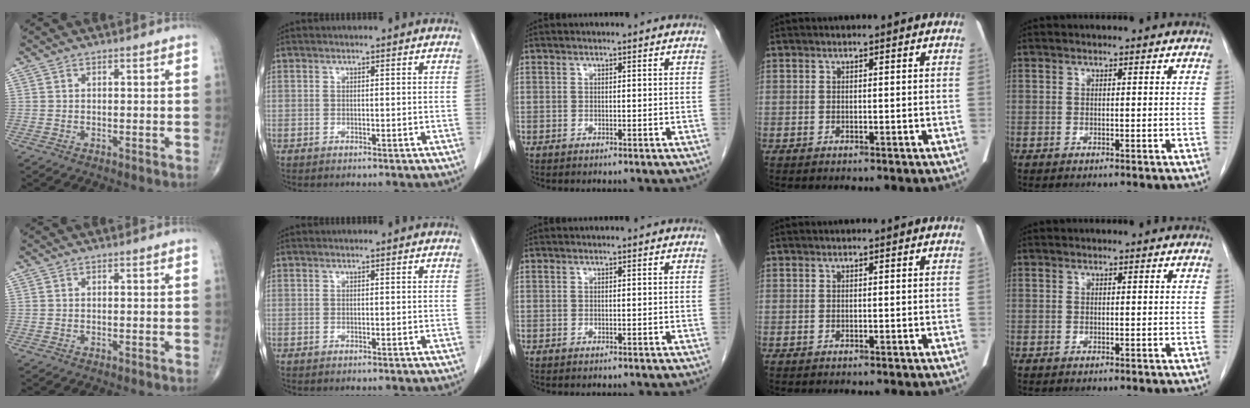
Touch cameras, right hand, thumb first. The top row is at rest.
{}